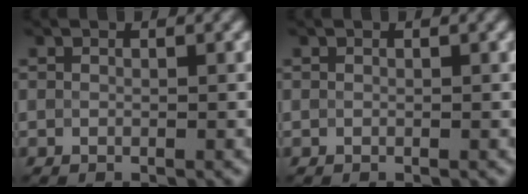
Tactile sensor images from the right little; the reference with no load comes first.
{"total": 0.0}